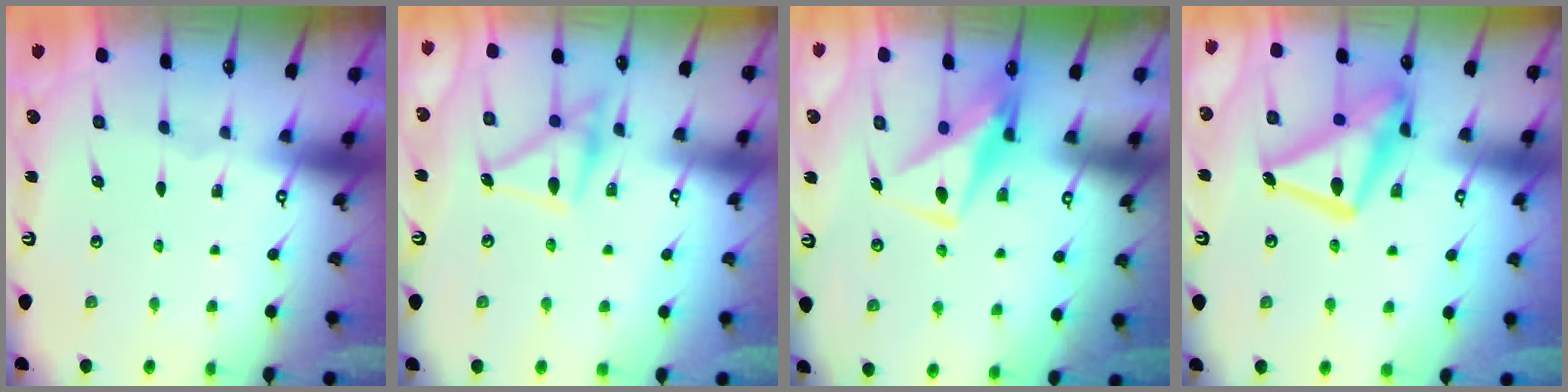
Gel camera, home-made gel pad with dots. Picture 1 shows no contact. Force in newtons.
{"total": 16.9, "press": 16.9, "slide": 0.8}
{"total": 11.1, "press": 11.1, "slide": 1.0}
{"total": 20.3, "press": 20.3, "slide": 1.4}